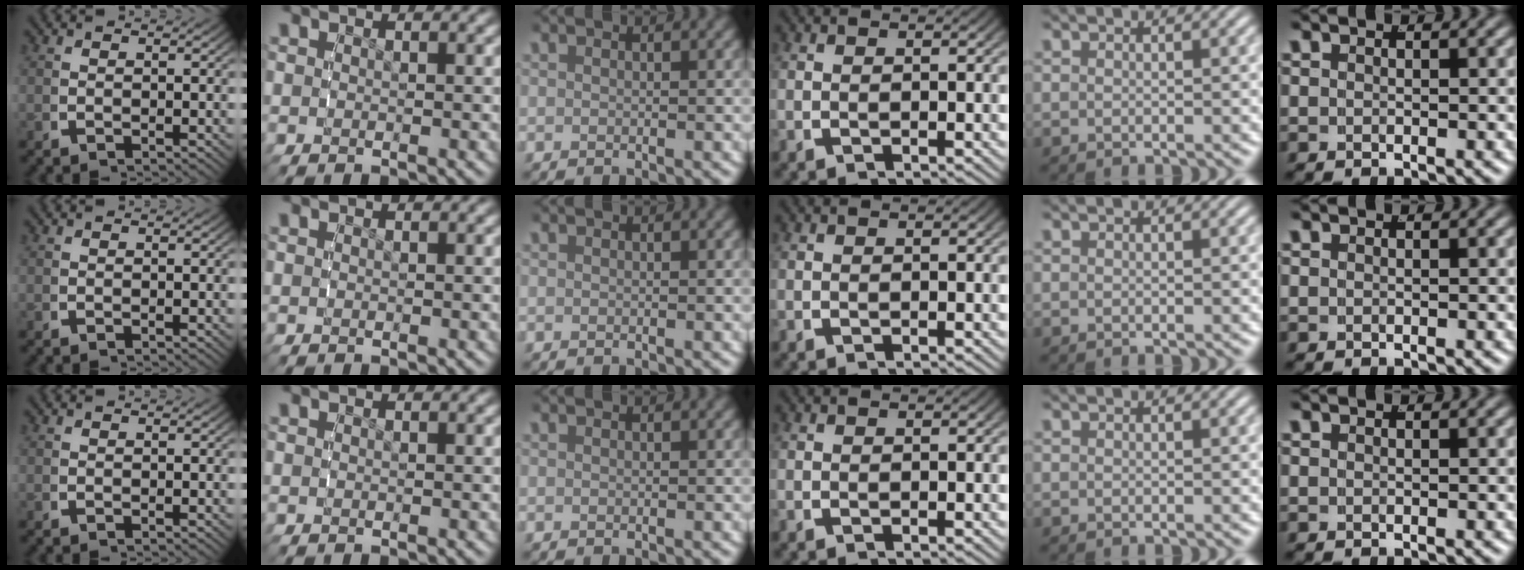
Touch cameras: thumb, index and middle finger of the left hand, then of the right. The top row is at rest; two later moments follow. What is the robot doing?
{"motion": "reach", "object": "measuring cup"}